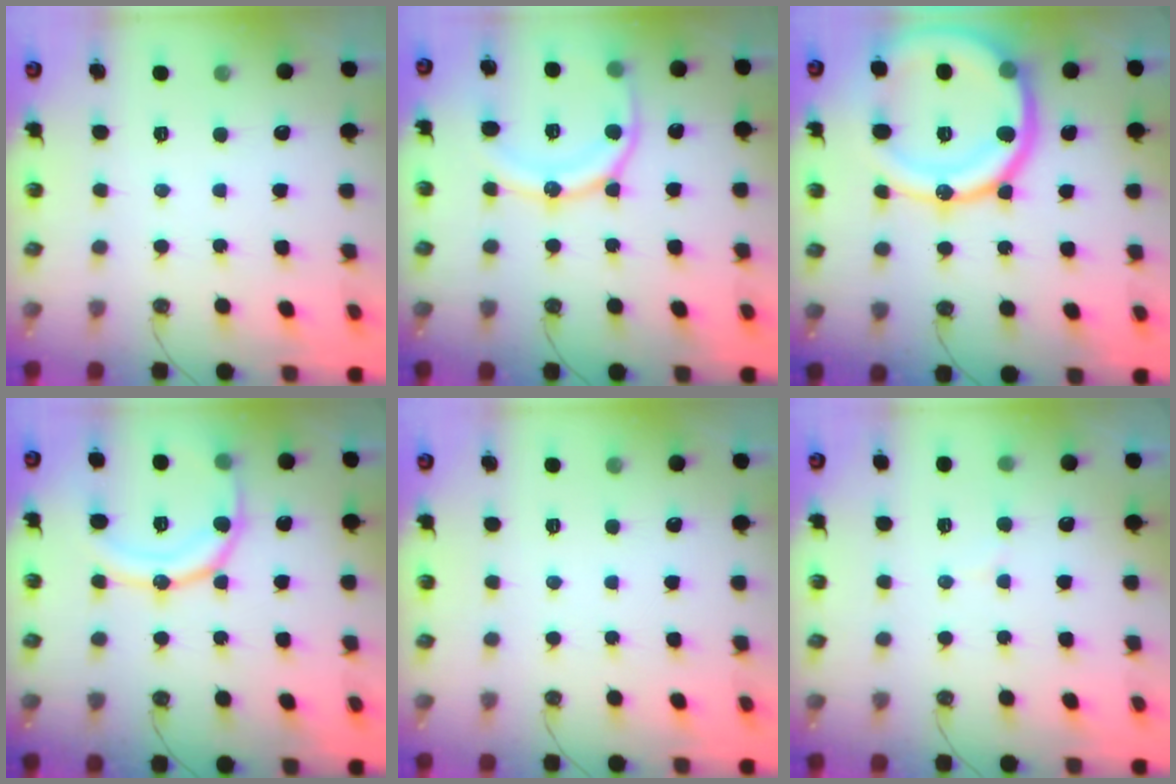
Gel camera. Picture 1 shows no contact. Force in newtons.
{"total": 16.1, "press": 16.0, "slide": 1.9}
{"total": 26.4, "press": 26.2, "slide": 2.9}
{"total": 15.6, "press": 15.5, "slide": 1.7}
{"total": 0.0}
{"total": 4.5, "press": 4.4, "slide": 1.0}